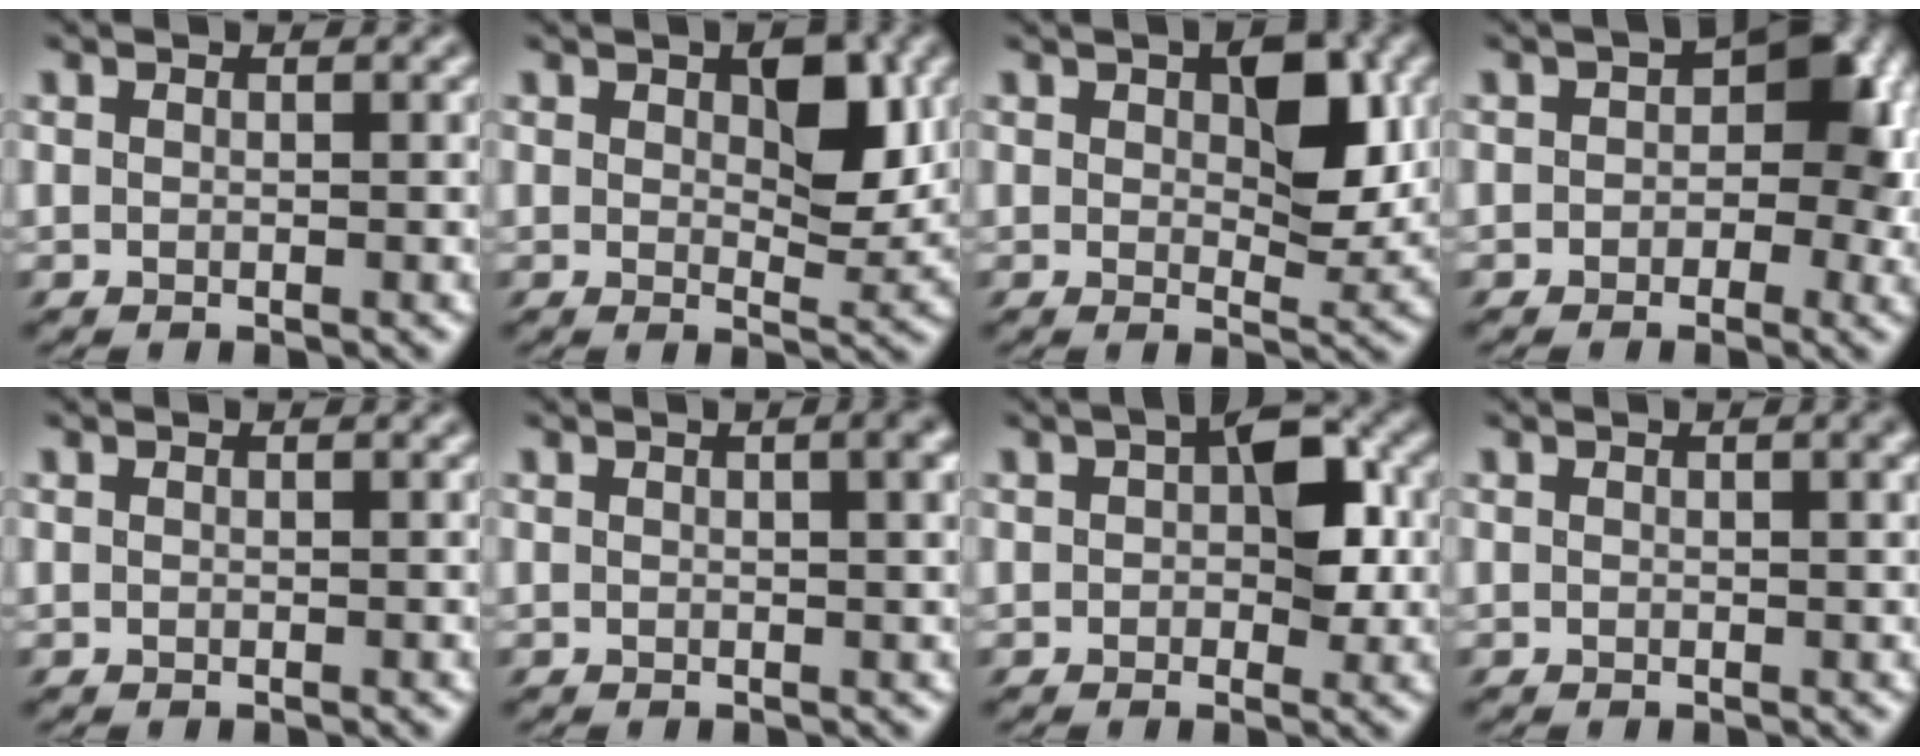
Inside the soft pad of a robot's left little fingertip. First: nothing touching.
{"total": 5.9, "force": [2.0, 3.2, 4.6], "torque": [-0.081, -0.007, 0.034]}
{"total": 6.4, "force": [1.9, 3.5, 5.0], "torque": [-0.087, -0.005, 0.034]}
{"total": 8.1, "force": [0.0, 5.3, 6.2], "torque": [-0.098, -0.010, -0.010]}
{"total": 0.0}
{"total": 4.2, "force": [1.5, 1.9, 3.5], "torque": [-0.058, 0.005, 0.031]}
{"total": 6.4, "force": [0.5, 3.6, 5.2], "torque": [-0.088, 0.005, 0.000]}
{"total": 2.4, "force": [0.9, 1.2, 1.8], "torque": [-0.034, 0.000, 0.018]}